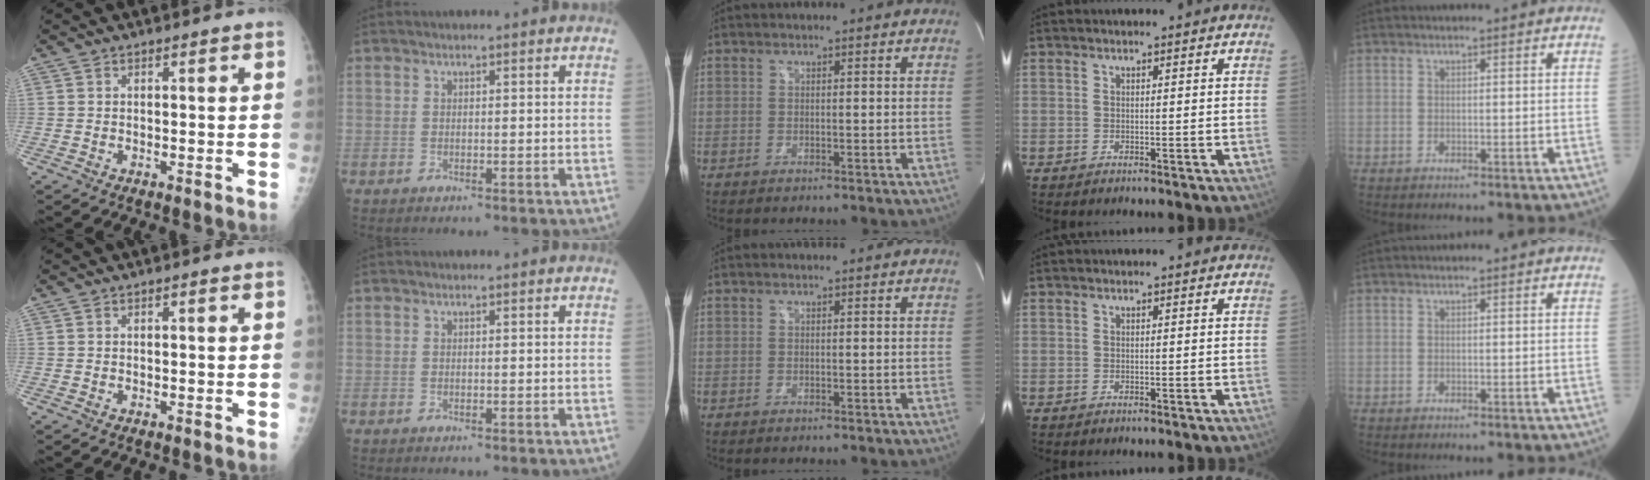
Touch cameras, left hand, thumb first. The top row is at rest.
{}